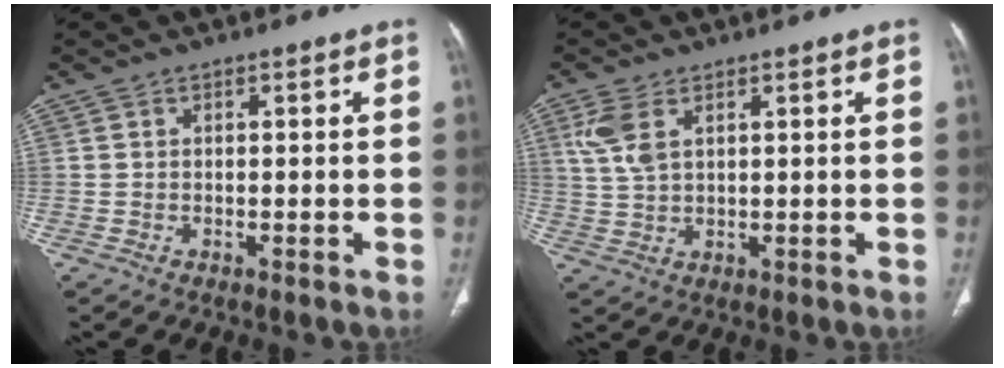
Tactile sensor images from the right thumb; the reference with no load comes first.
{"total": 5.5, "force": [2.4, 2.8, 4.1], "torque": [-0.102, 0.002, 0.058]}